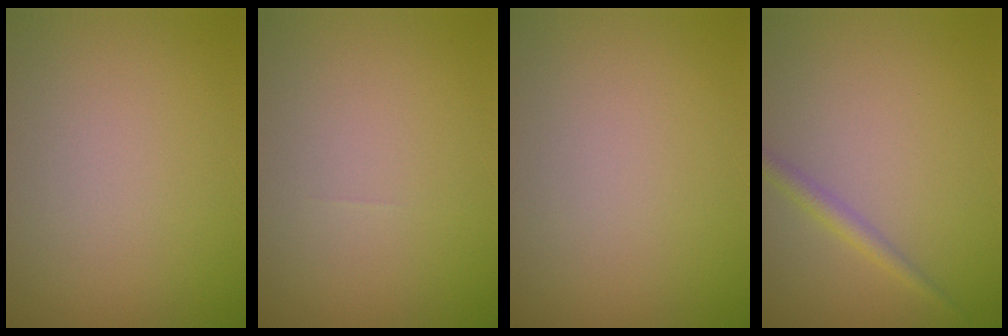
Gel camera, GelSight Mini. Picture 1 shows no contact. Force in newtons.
{"total": 0.0}
{"total": 0.0}
{"total": 1.6, "press": 1.6, "slide": 0.0}